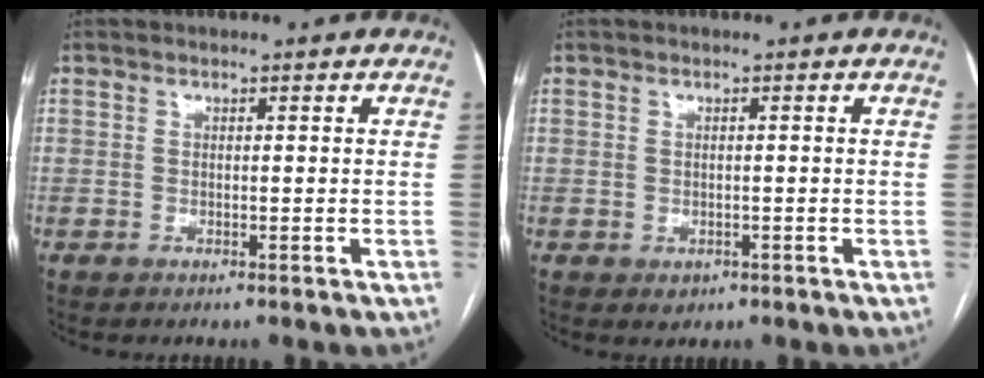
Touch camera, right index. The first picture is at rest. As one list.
[{"total": 1.4, "force": [-0.5, 1.2, 0.4], "torque": [-0.003, 0.002, 0.000]}]